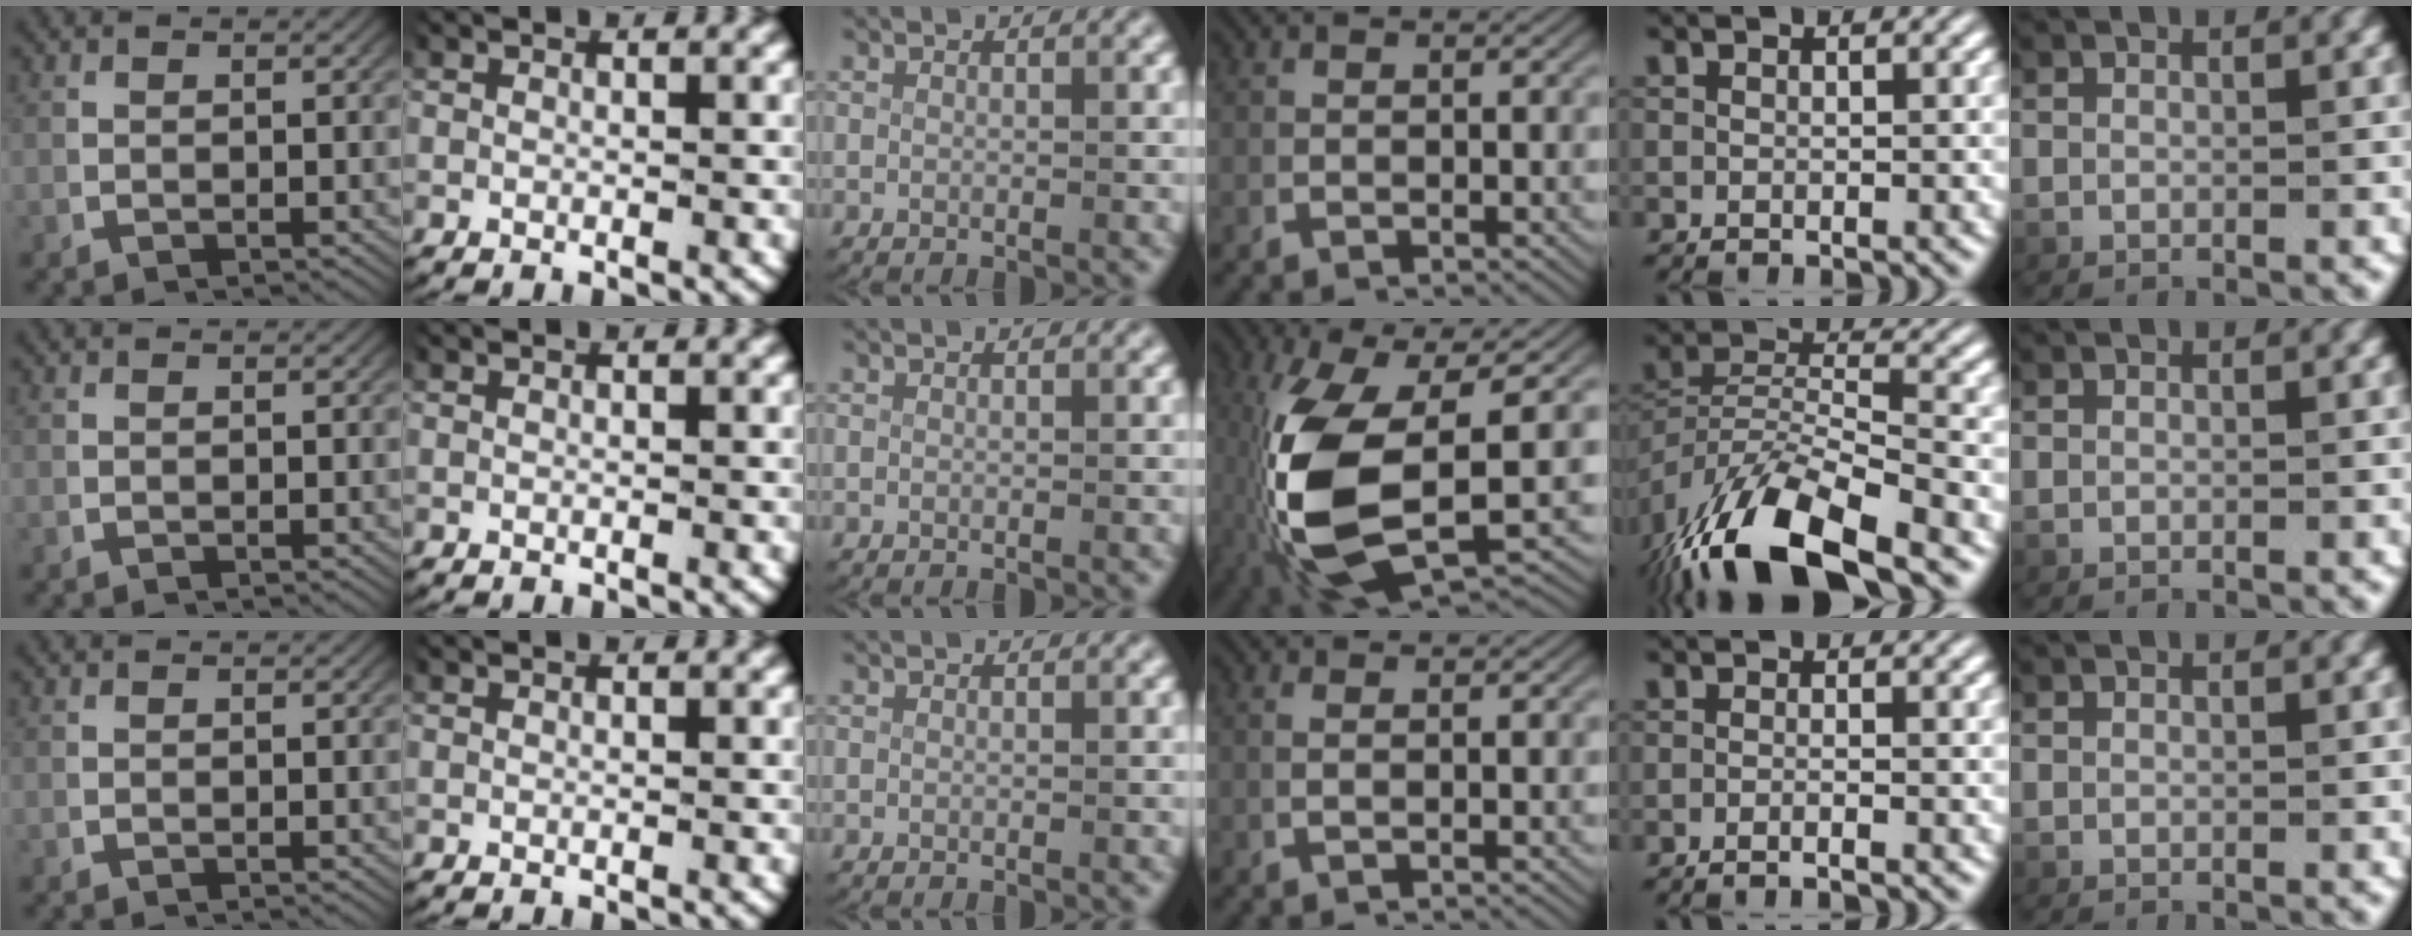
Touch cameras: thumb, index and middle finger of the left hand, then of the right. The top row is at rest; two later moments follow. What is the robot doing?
{"motion": "lift_and_place", "object": "scissors"}